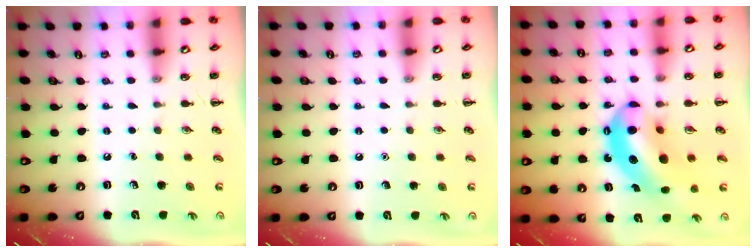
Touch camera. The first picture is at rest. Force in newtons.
{"total": 1.6, "press": 1.6, "slide": 0.1}
{"total": 15.0, "press": 14.4, "slide": 4.2}